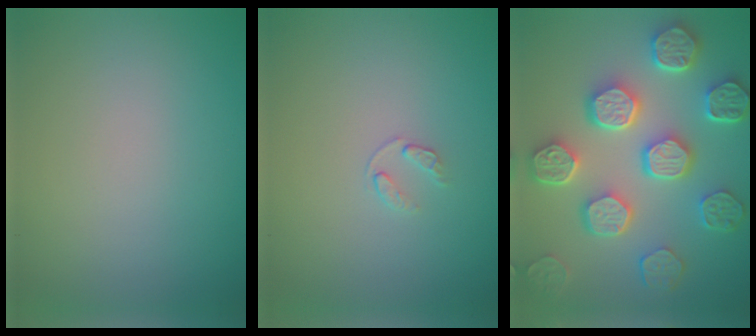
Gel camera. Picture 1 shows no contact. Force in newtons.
{"total": 0.8, "press": 0.5, "slide": 0.6}
{"total": 8.5, "press": 6.6, "slide": 5.3}